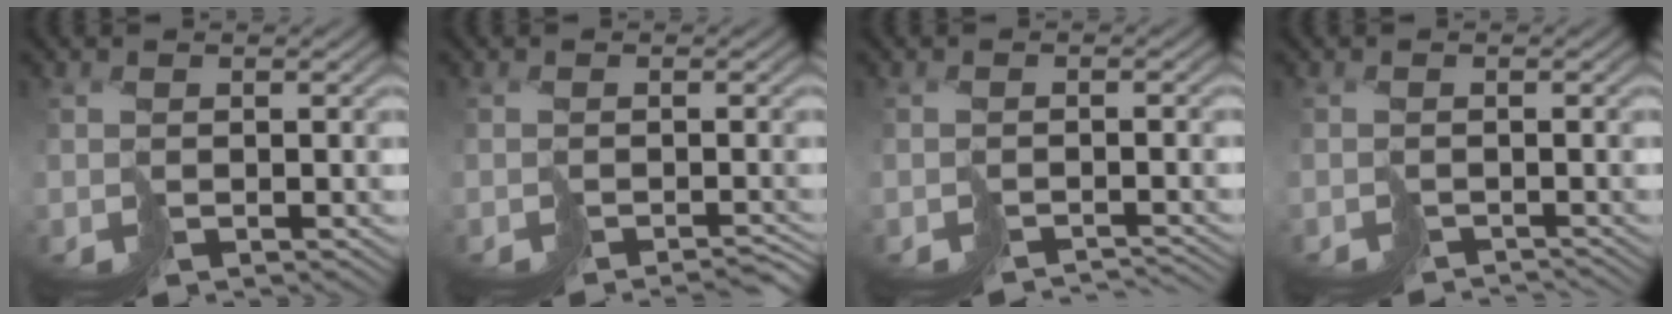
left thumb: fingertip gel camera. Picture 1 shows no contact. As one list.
[{"total": 2.8, "force": [-2.7, 0.2, 1.0], "torque": [-0.011, -0.004, -0.039]}, {"total": 2.7, "force": [-2.7, 0.0, 0.4], "torque": [-0.004, -0.008, -0.041]}, {"total": 2.5, "force": [-2.5, 0.0, 0.1], "torque": [0.002, -0.010, -0.045]}]